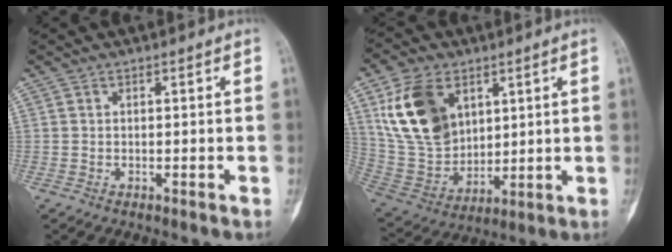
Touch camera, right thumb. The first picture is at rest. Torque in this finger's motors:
{"motor_torque": [-1.53, 2.22, 1.34, 0.64, 0.38]}